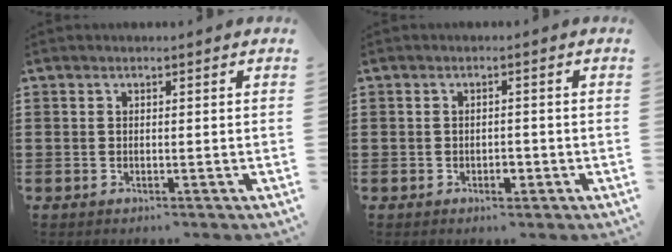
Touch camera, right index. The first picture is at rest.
{"total": 1.9, "force": [-0.8, 1.0, 1.4], "torque": [-0.028, 0.000, -0.015]}